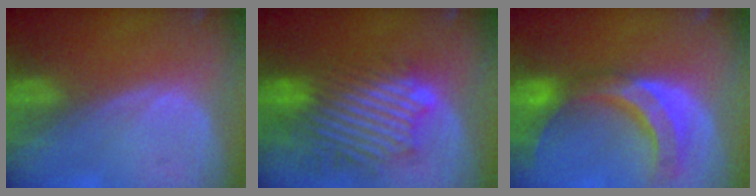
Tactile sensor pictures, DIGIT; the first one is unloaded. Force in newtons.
{"total": 11.0, "press": 10.3, "slide": 3.9}
{"total": 10.8, "press": 9.4, "slide": 5.2}